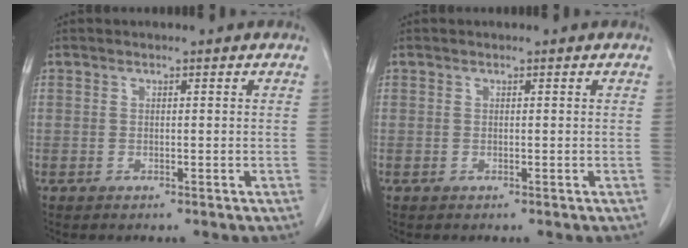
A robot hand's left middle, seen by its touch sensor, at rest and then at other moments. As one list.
[{"total": 0.0}]